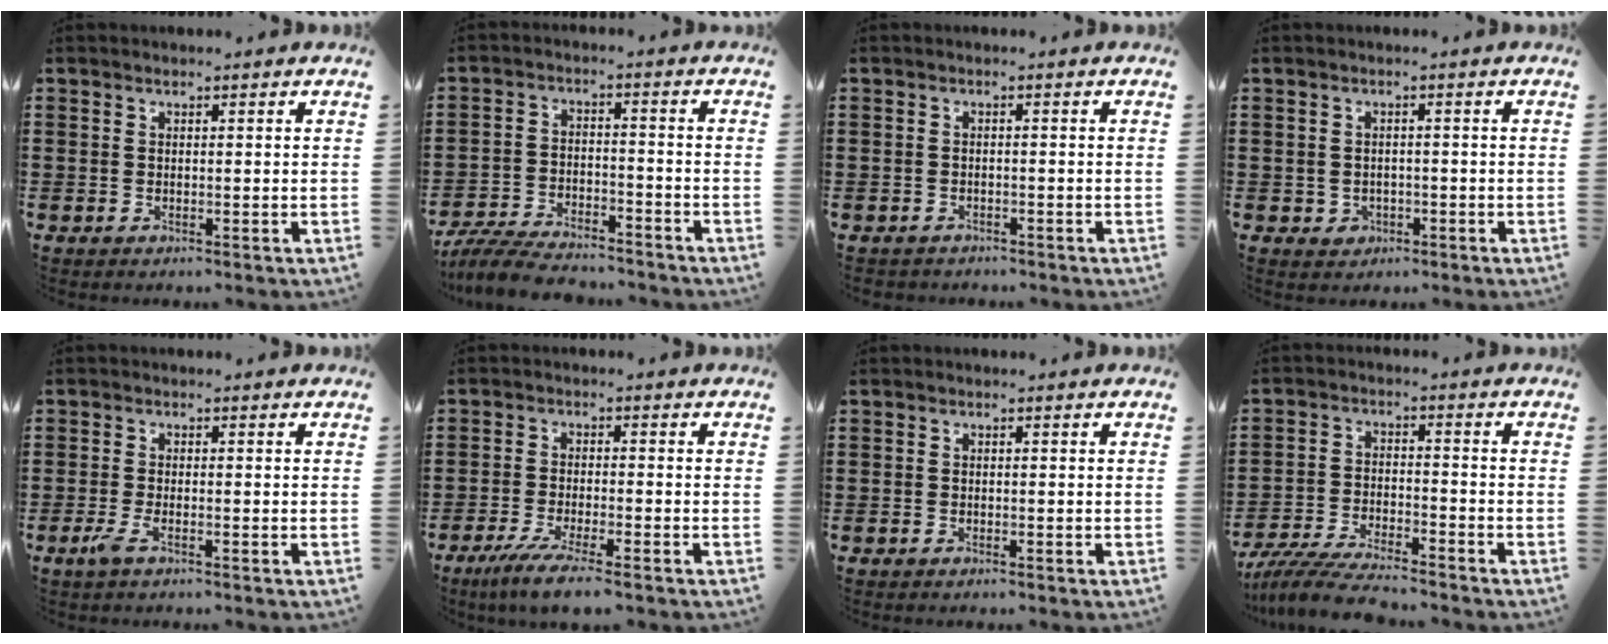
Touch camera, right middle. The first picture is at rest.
{"total": 6.7, "force": [-6.4, 0.9, 1.9], "torque": [-0.043, 0.005, -0.125]}
{"total": 0.8, "force": [-0.8, 0.2, -0.1], "torque": [-0.001, 0.002, -0.018]}
{"total": 1.3, "force": [-0.3, 1.2, 0.4], "torque": [-0.013, 0.005, -0.010]}
{"total": 2.2, "force": [-1.0, 0.4, 2.0], "torque": [-0.050, -0.008, -0.022]}
{"total": 4.6, "force": [-3.6, 0.0, 2.9], "torque": [-0.060, -0.015, -0.068]}
{"total": 0.0}
{"total": 6.7, "force": [-6.3, 0.6, 2.4], "torque": [-0.053, -0.002, -0.122]}